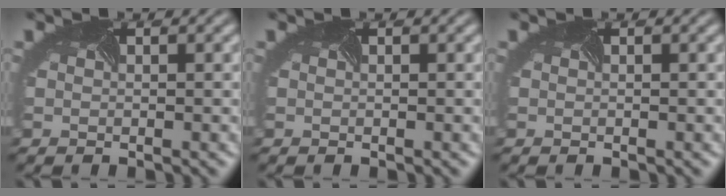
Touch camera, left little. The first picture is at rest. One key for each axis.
{"total": 0.0}
{"total": 0.0}